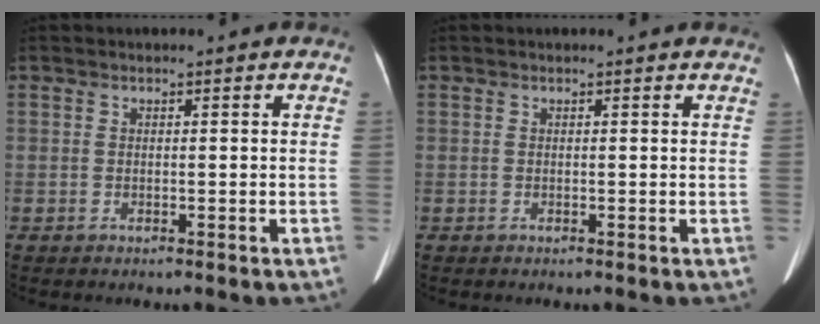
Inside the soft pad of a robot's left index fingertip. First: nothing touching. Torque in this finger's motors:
{"motor_torque": [0.29, -0.14, 0.00, 0.02]}